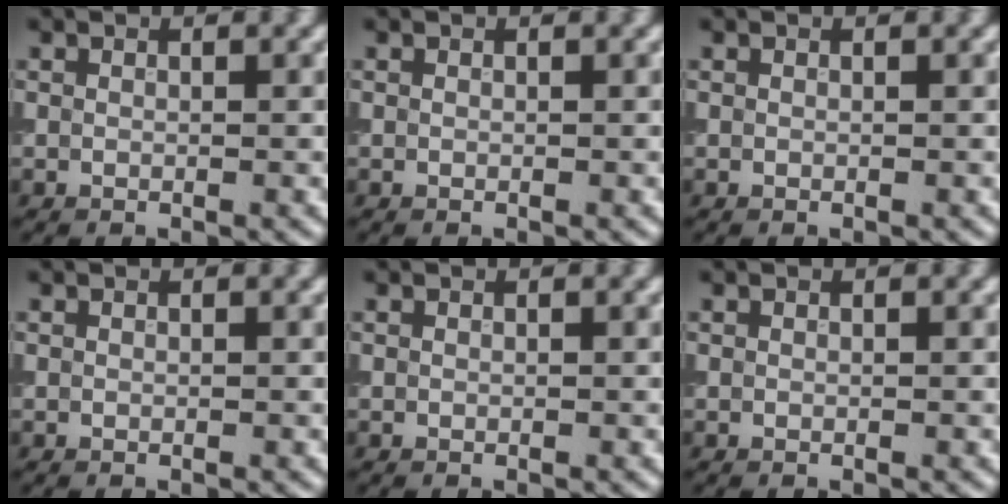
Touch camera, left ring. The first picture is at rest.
{"total": 0.0}
{"total": 0.0}
{"total": 0.0}
{"total": 0.0}
{"total": 0.0}